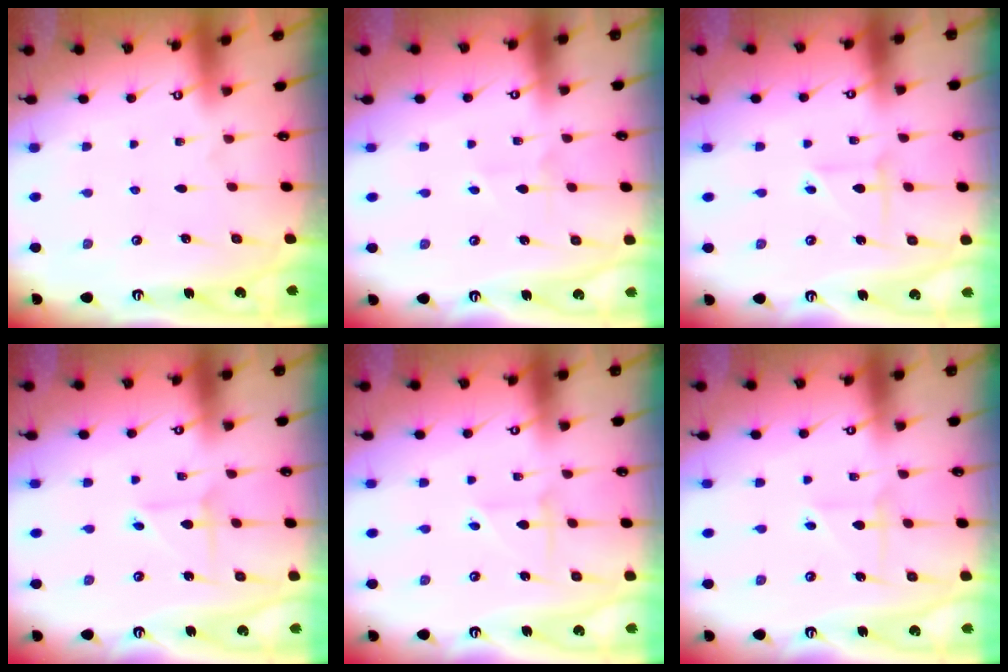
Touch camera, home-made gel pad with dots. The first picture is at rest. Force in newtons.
{"total": 2.1, "press": 2.1, "slide": 0.2}
{"total": 2.8, "press": 2.8, "slide": 0.2}
{"total": 3.0, "press": 3.0, "slide": 0.3}
{"total": 2.7, "press": 2.6, "slide": 0.3}
{"total": 5.2, "press": 5.2, "slide": 0.6}